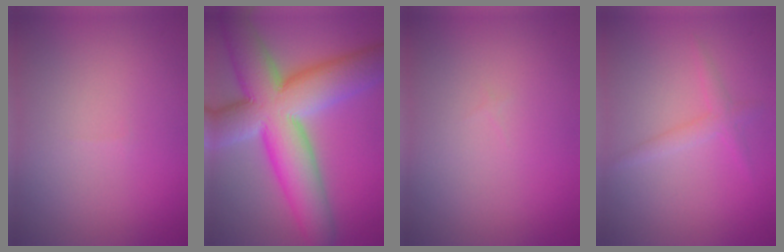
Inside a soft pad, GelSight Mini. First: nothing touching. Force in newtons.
{"total": 14.4, "press": 14.4, "slide": 0.9}
{"total": 0.0}
{"total": 1.5, "press": 1.5, "slide": 0.1}